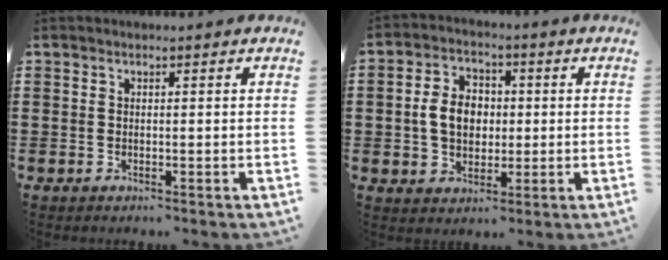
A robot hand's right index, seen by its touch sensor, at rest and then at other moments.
{"total": 6.7, "force": [-0.1, 5.0, 4.4], "torque": [-0.102, 0.008, -0.010]}